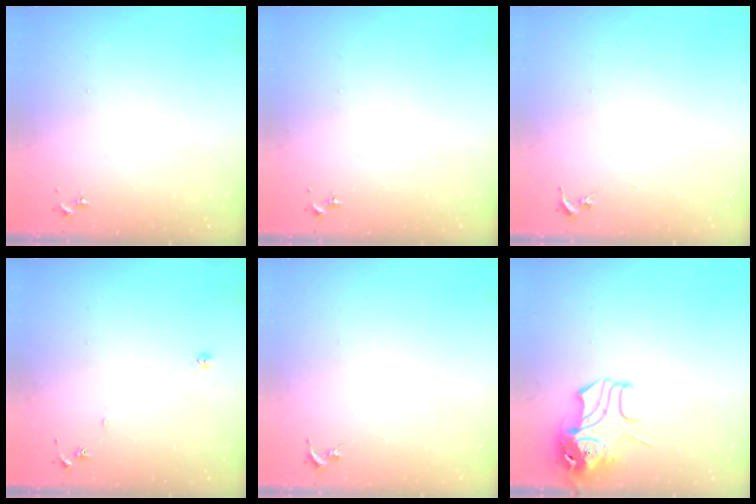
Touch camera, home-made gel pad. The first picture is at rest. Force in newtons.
{"total": 0.0}
{"total": 0.0}
{"total": 5.8, "press": 5.8, "slide": 0.6}
{"total": 0.0}
{"total": 9.1, "press": 9.0, "slide": 1.4}